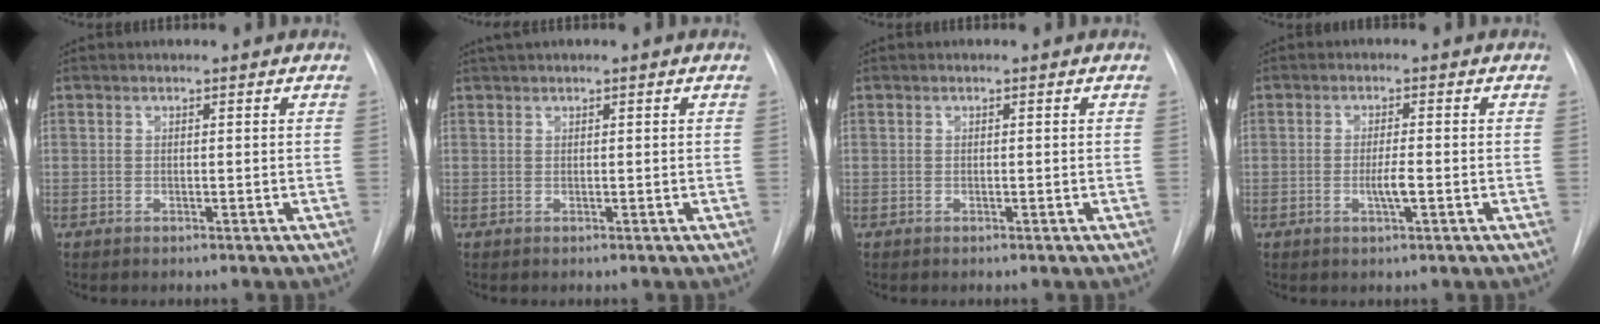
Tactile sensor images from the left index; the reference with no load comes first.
{"total": 1.5, "force": [1.0, 0.0, 1.1], "torque": [-0.022, 0.020, 0.021]}
{"total": 0.0}
{"total": 2.7, "force": [-0.8, 0.1, 2.6], "torque": [-0.050, -0.002, -0.014]}